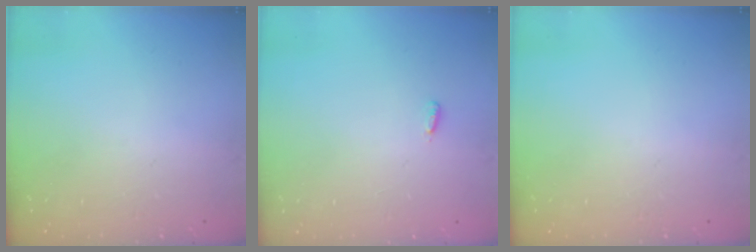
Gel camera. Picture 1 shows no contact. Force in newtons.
{"total": 2.7, "press": 2.6, "slide": 0.9}
{"total": 0.0}